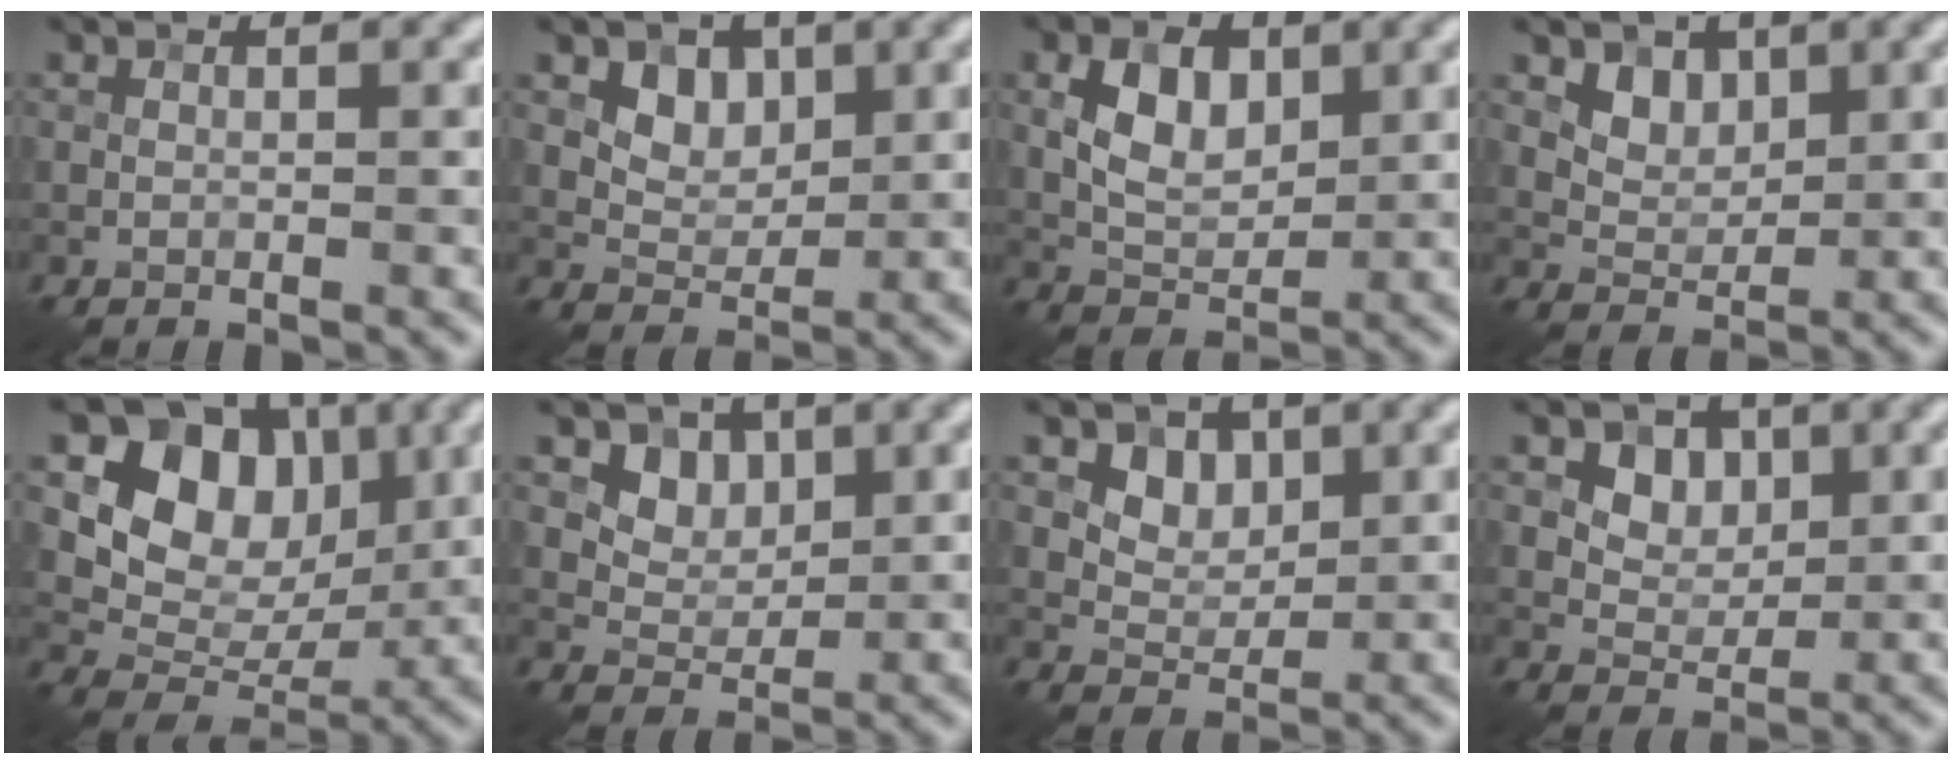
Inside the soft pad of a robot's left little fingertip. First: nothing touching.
{"total": 3.0, "force": [1.2, 2.2, 1.6], "torque": [-0.026, -0.007, 0.022]}
{"total": 4.7, "force": [1.2, 3.0, 3.4], "torque": [-0.065, 0.001, 0.019]}
{"total": 2.6, "force": [1.4, 1.9, 1.2], "torque": [-0.025, -0.015, 0.033]}
{"total": 8.8, "force": [2.7, 6.8, 4.8], "torque": [-0.059, -0.011, 0.039]}
{"total": 3.3, "force": [1.6, 2.5, 1.4], "torque": [-0.029, -0.021, 0.041]}
{"total": 2.9, "force": [1.3, 2.2, 1.5], "torque": [-0.025, -0.009, 0.024]}
{"total": 3.1, "force": [1.1, 2.4, 1.6], "torque": [-0.027, -0.004, 0.018]}